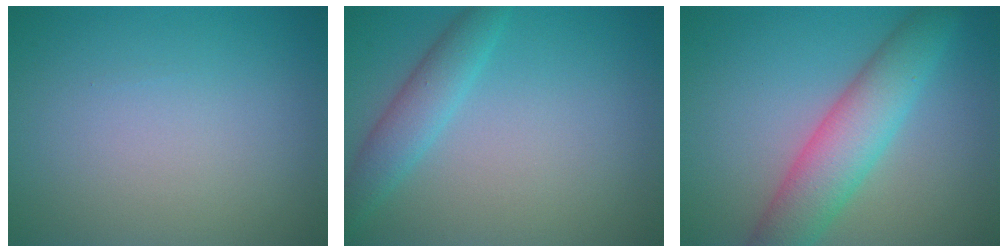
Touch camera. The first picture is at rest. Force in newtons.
{"total": 2.9, "press": 2.9, "slide": 0.1}
{"total": 6.1, "press": 6.1, "slide": 0.1}